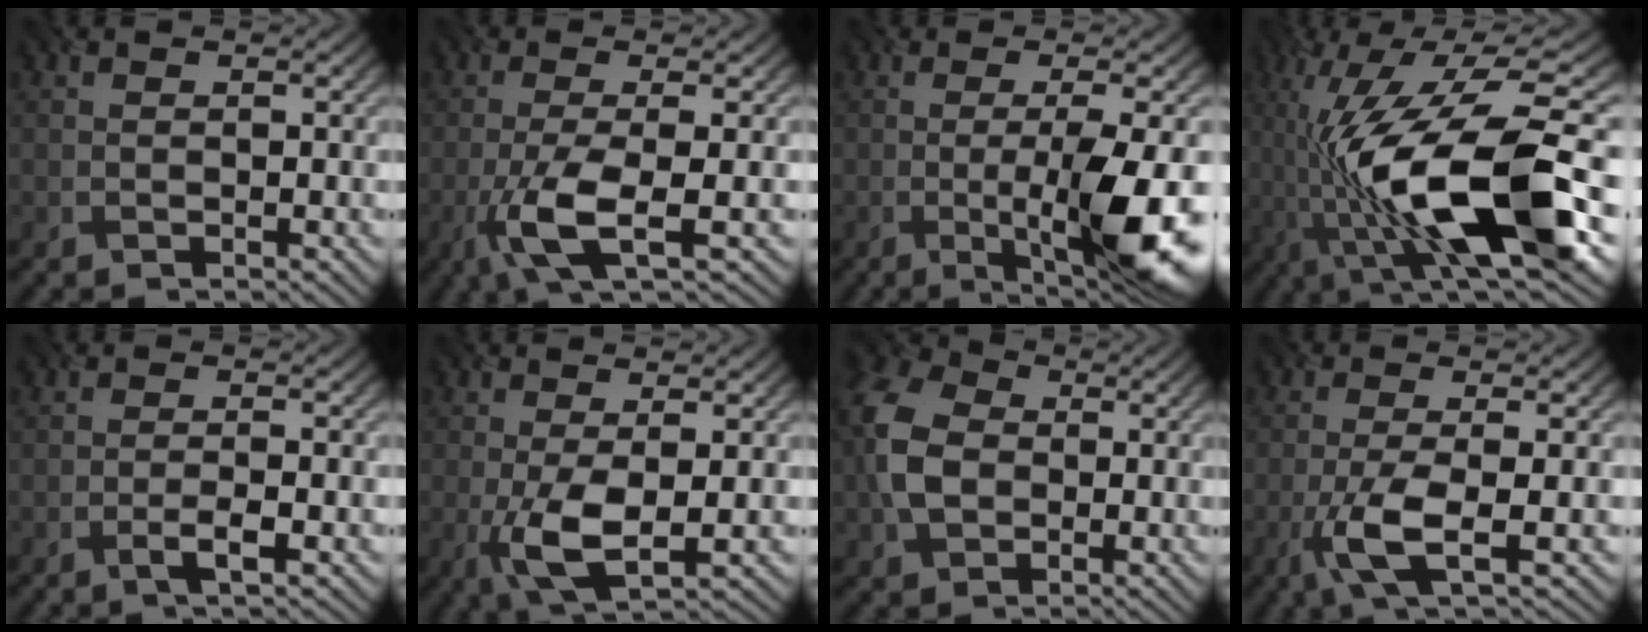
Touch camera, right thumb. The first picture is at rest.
{"total": 6.9, "force": [-2.3, 1.5, 6.4], "torque": [-0.123, 0.001, -0.055]}
{"total": 11.3, "force": [-2.9, 2.3, 10.7], "torque": [-0.161, -0.004, -0.049]}
{"total": 18.6, "force": [-4.1, 6.8, 16.8], "torque": [-0.307, 0.004, -0.077]}
{"total": 2.2, "force": [-1.0, 0.3, 1.9], "torque": [-0.035, 0.004, -0.021]}
{"total": 5.8, "force": [-0.8, 1.9, 5.4], "torque": [-0.116, -0.003, -0.015]}
{"total": 9.2, "force": [-0.1, 6.8, 6.2], "torque": [-0.176, 0.010, -0.018]}
{"total": 5.8, "force": [-1.9, 1.3, 5.4], "torque": [-0.109, 0.002, -0.044]}